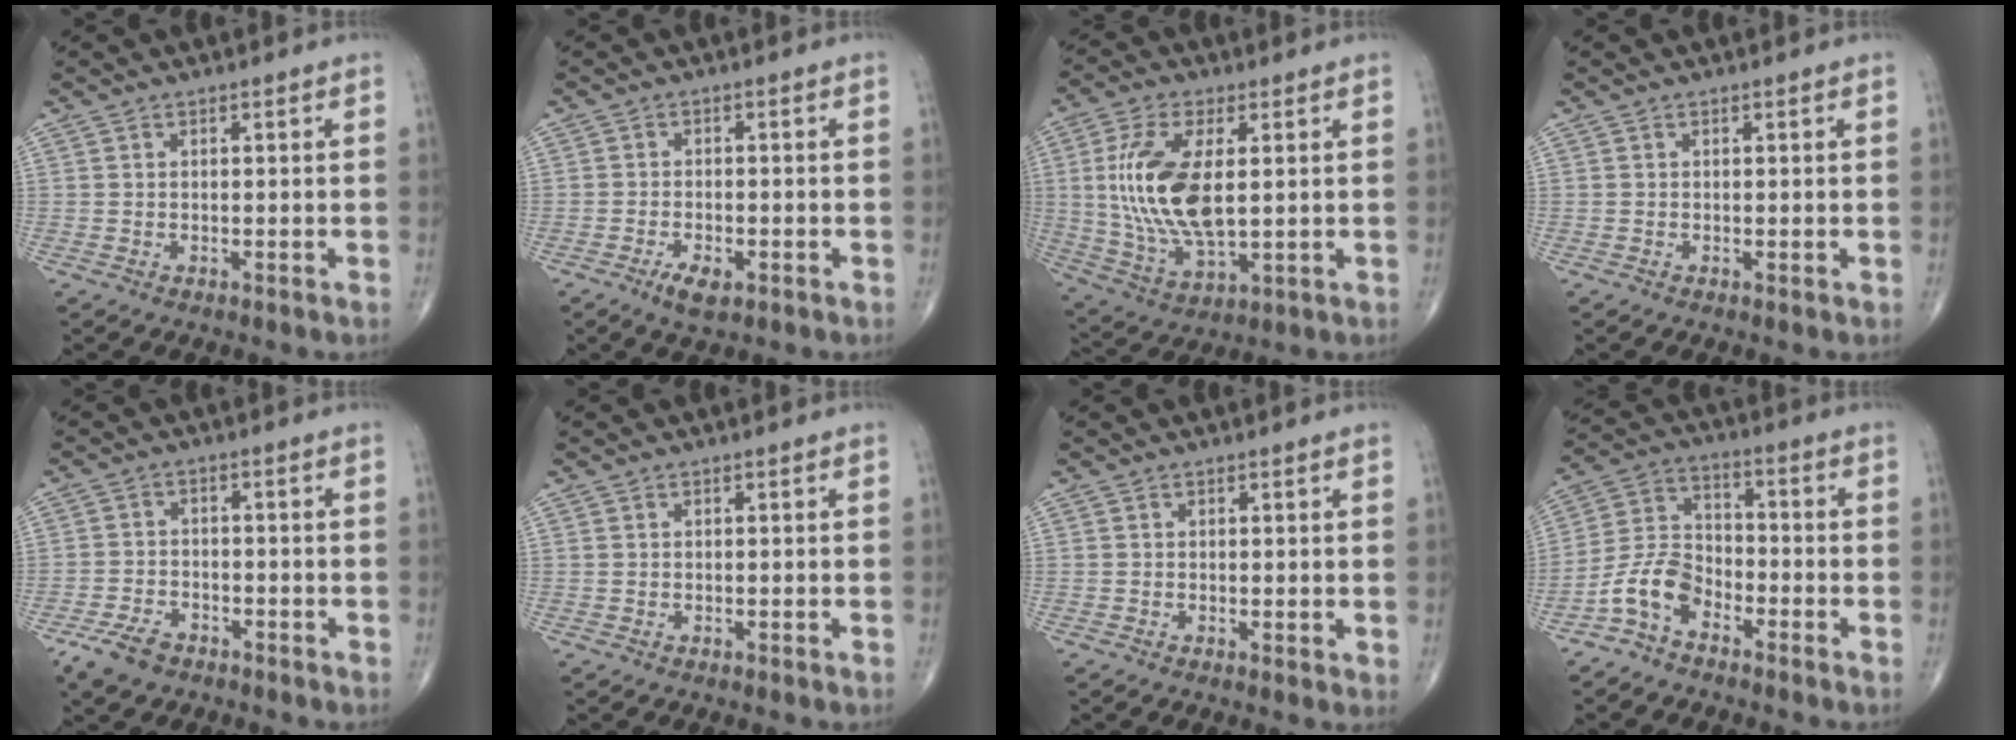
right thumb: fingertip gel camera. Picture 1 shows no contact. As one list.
[{"total": 3.9, "force": [-2.0, 1.7, 2.8], "torque": [-0.052, 0.001, -0.033]}, {"total": 16.3, "force": [2.0, 7.6, 14.3], "torque": [-0.292, -0.013, 0.047]}, {"total": 0.0}, {"total": 5.4, "force": [-3.6, 3.1, 2.5], "torque": [-0.047, 0.013, -0.066]}, {"total": 0.0}, {"total": 0.9, "force": [0.2, 0.4, 0.8], "torque": [-0.011, -0.004, 0.000]}, {"total": 8.4, "force": [-5.0, 4.9, 4.7], "torque": [-0.089, 0.046, -0.110]}]